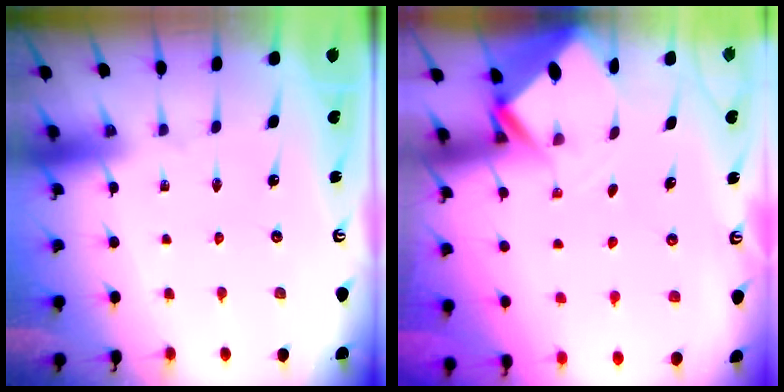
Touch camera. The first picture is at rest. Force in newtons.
{"total": 2.7, "press": 2.7, "slide": 0.1}